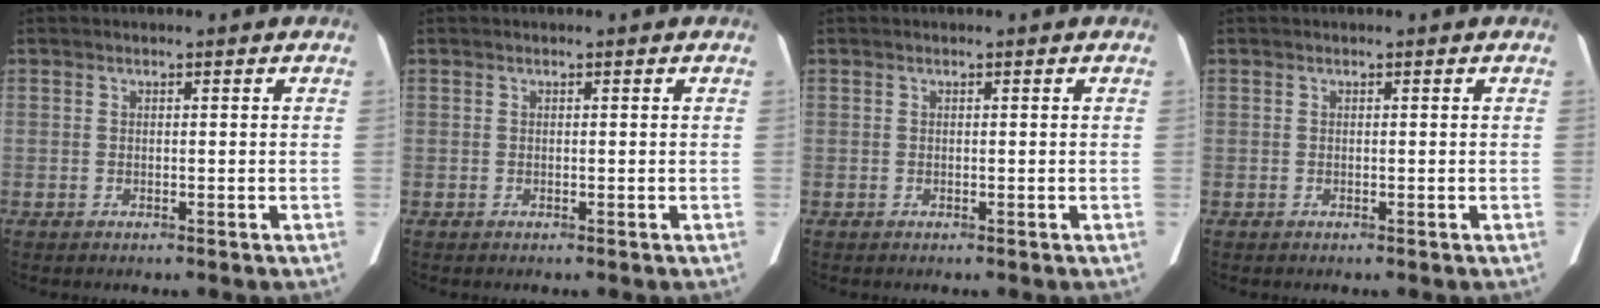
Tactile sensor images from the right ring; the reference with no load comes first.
{"total": 0.0}
{"total": 0.0}
{"total": 0.0}